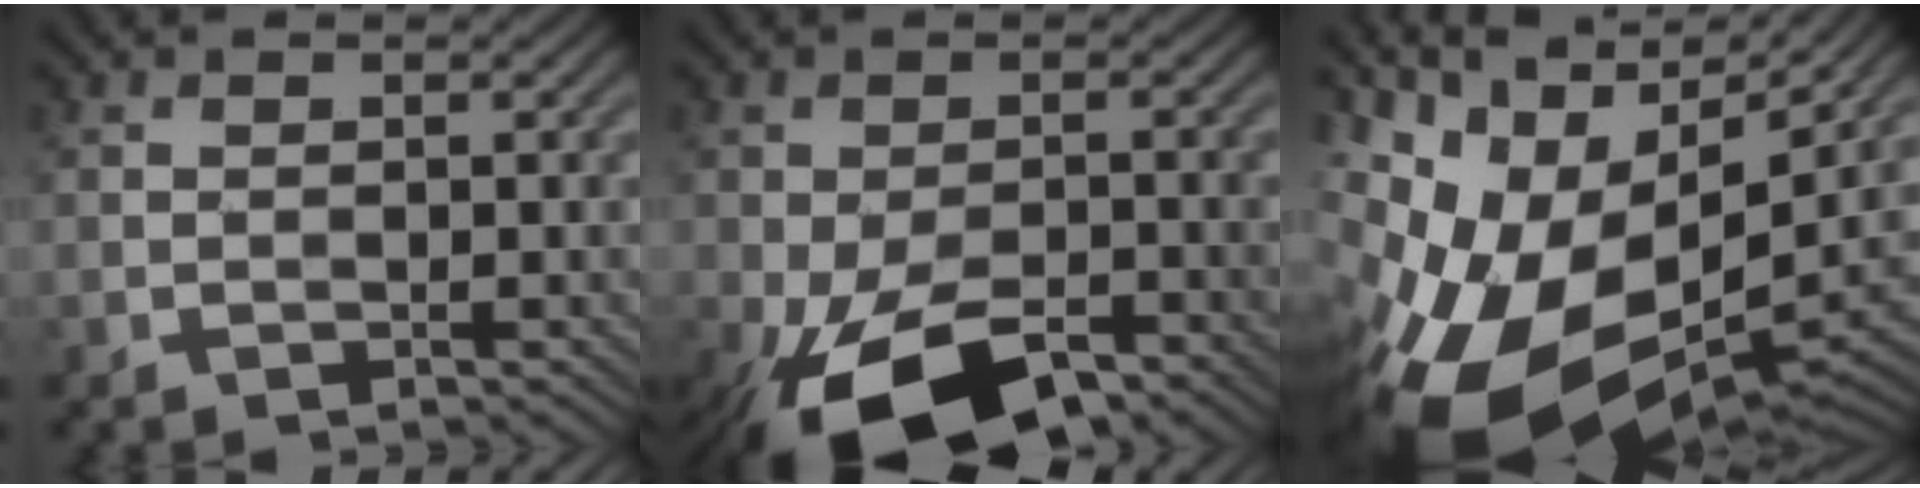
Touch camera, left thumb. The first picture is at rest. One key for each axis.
{"total": 12.8, "fx": -7.2, "fy": 5.6, "fz": 9.0, "tx": -0.167, "ty": -0.030, "tz": -0.124}
{"total": 18.4, "fx": -3.7, "fy": 10.7, "fz": 14.5, "tx": -0.306, "ty": -0.024, "tz": -0.060}